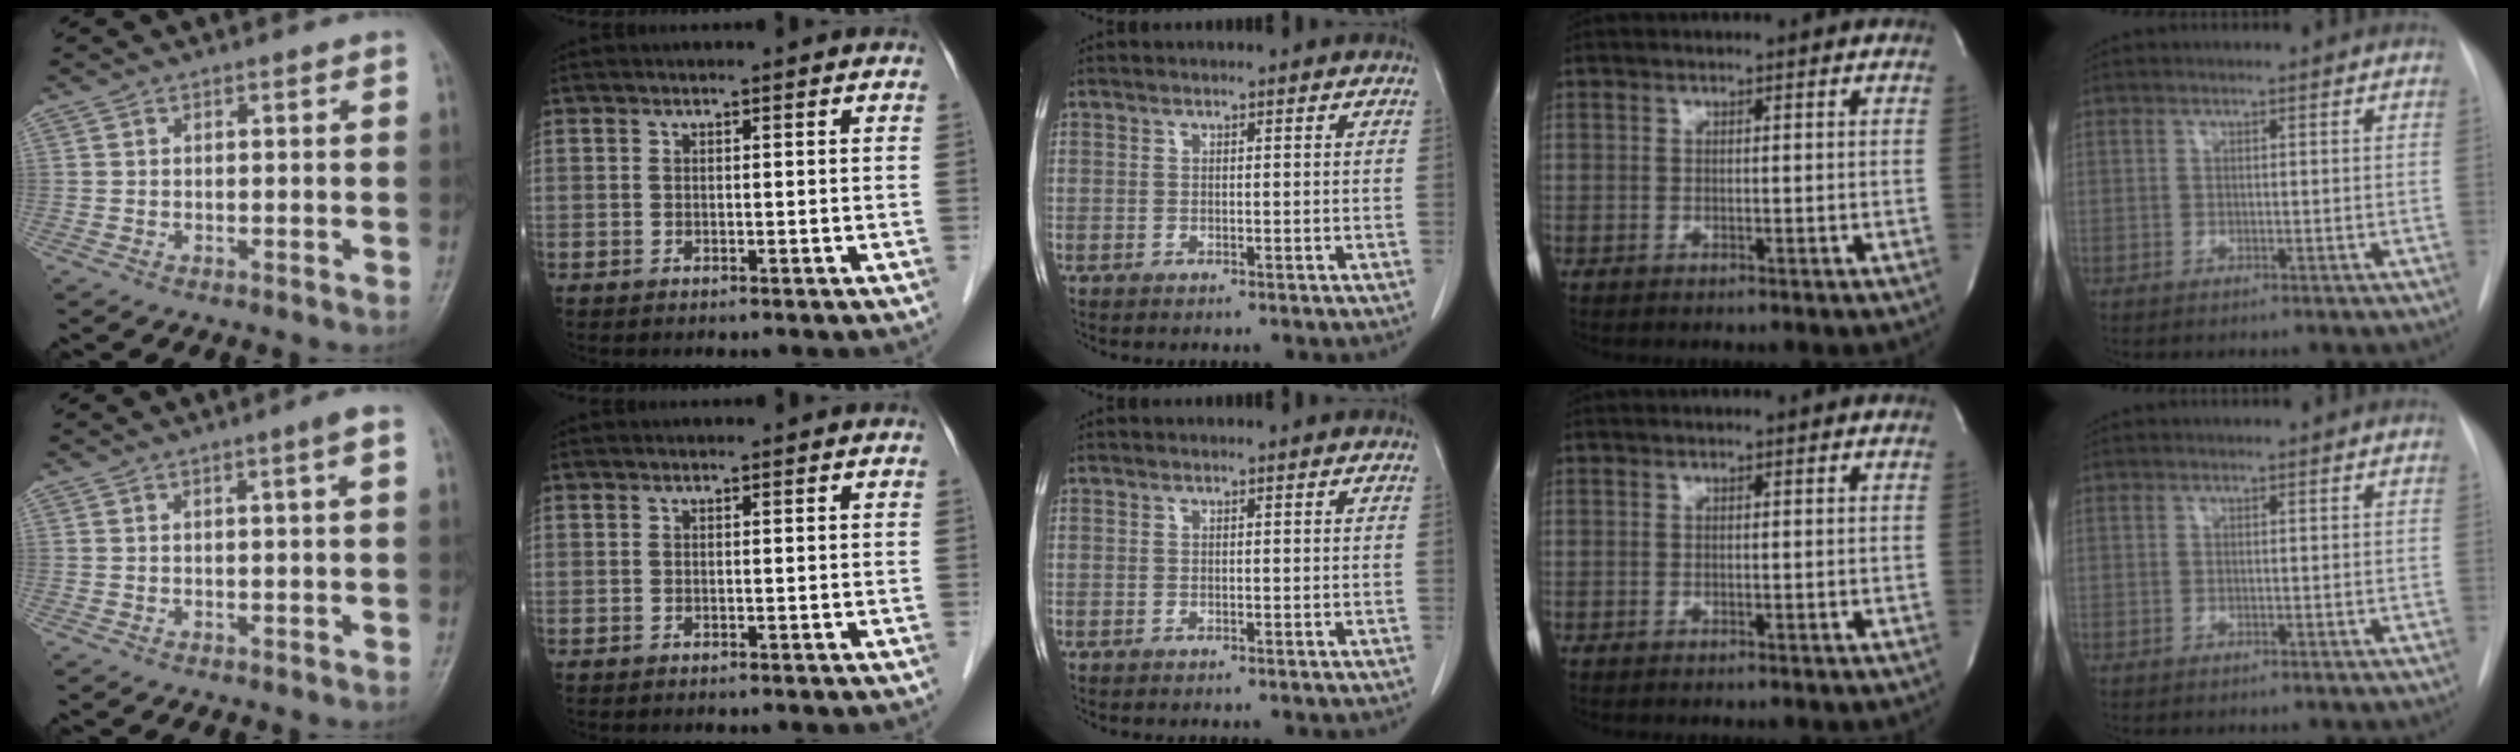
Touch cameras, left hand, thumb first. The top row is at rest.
{"thumb": {"total": 1.8, "force": [0.5, -0.3, 1.8], "torque": [-0.028, 0.003, 0.011]}}